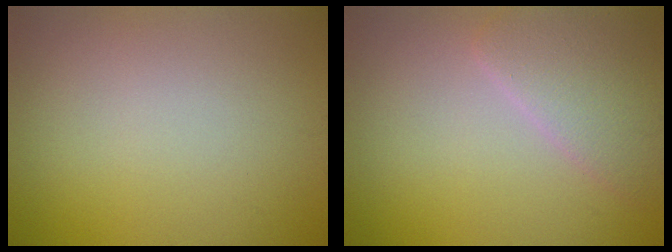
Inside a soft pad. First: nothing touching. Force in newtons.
{"total": 4.0, "press": 4.0, "slide": 0.4}